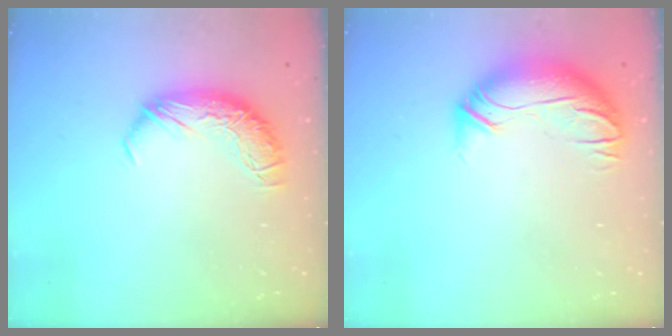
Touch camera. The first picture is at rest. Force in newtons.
{"total": 2.9, "press": 0.3, "slide": 2.9}